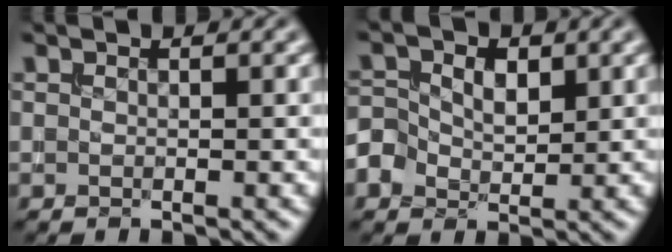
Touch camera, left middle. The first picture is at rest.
{"total": 4.0, "force": [0.2, 3.1, 2.5], "torque": [-0.050, 0.008, 0.003]}